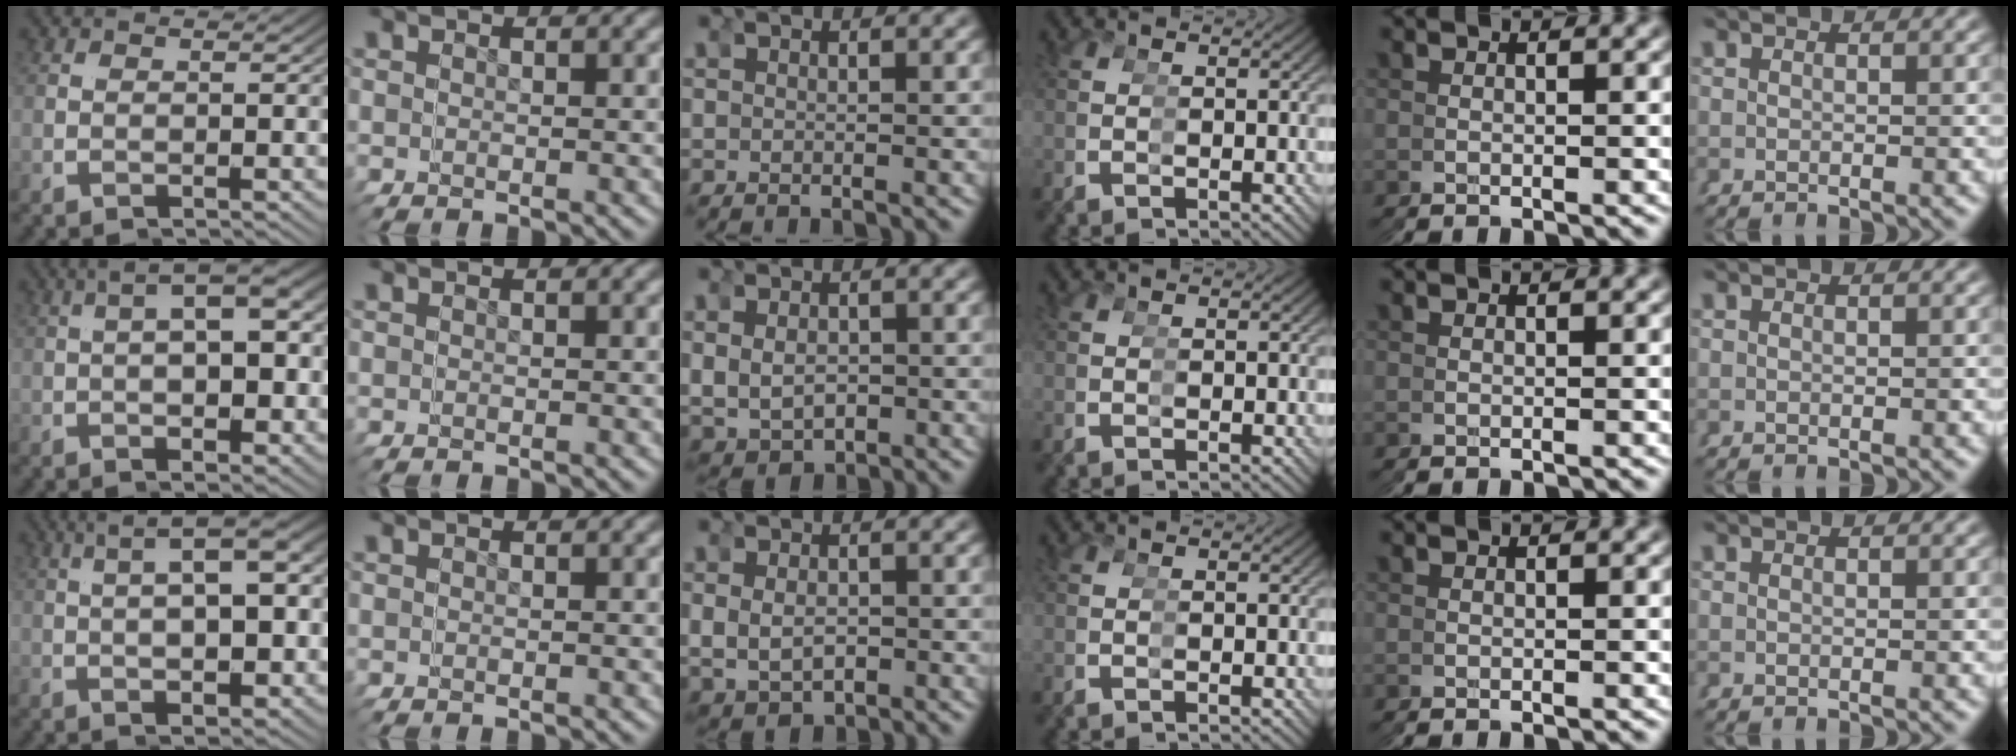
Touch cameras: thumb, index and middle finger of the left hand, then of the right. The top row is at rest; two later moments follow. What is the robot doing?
{"motion": "grasp_and_lifting", "object": "bandage"}